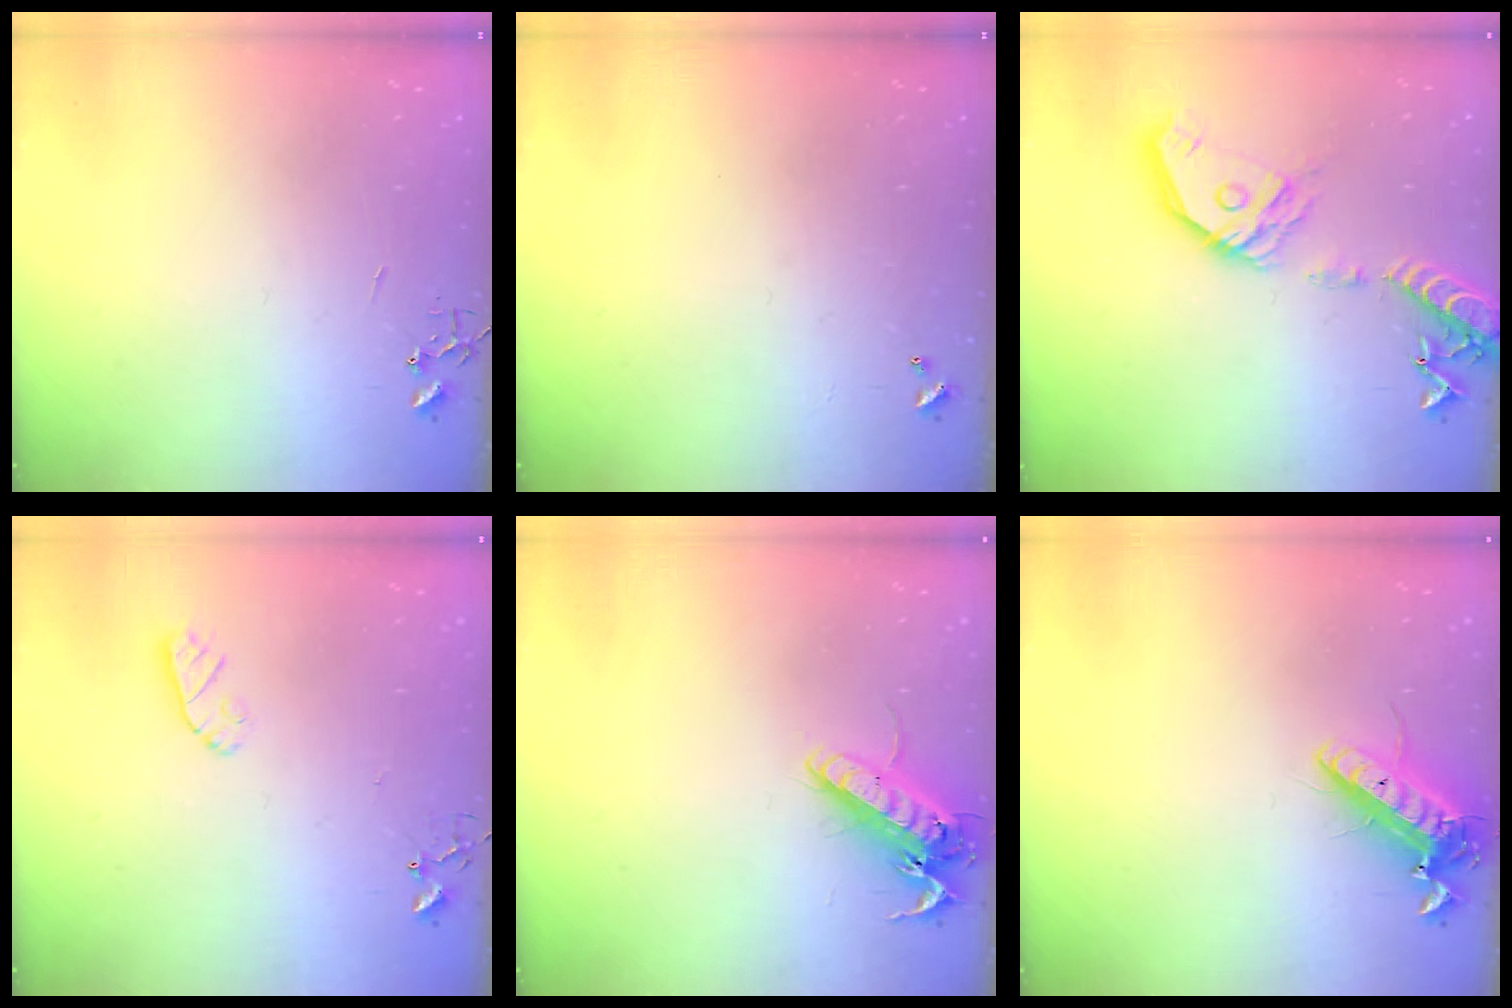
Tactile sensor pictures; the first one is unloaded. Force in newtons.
{"total": 0.0}
{"total": 20.0, "press": 19.7, "slide": 3.5}
{"total": 6.0, "press": 6.0, "slide": 0.3}
{"total": 15.0, "press": 14.7, "slide": 2.5}
{"total": 14.5, "press": 14.2, "slide": 2.9}